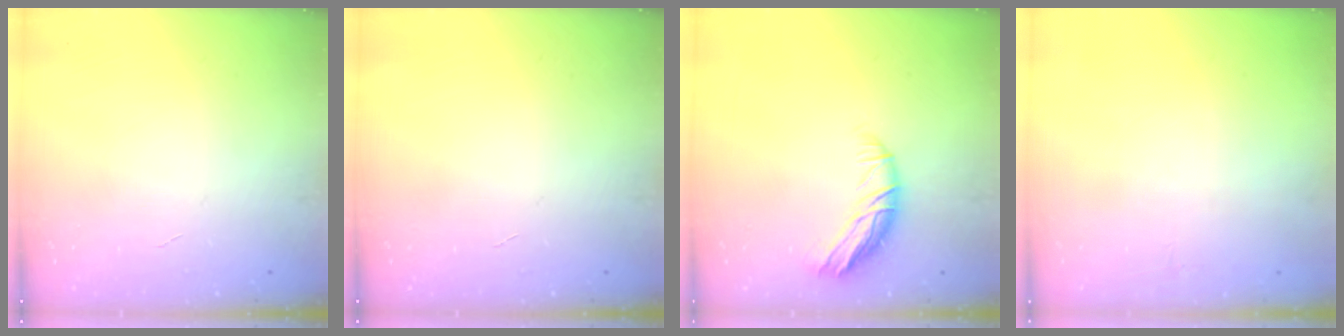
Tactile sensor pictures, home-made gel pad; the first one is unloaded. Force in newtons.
{"total": 0.0}
{"total": 9.6, "press": 9.5, "slide": 1.1}
{"total": 0.0}